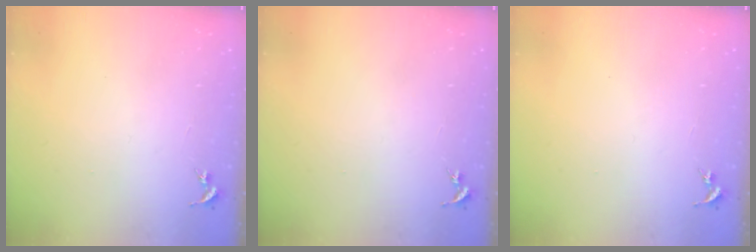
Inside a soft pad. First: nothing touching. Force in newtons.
{"total": 0.0}
{"total": 0.0}